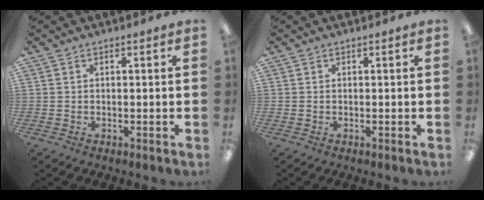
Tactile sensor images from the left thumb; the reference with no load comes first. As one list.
[{"total": 0.0}]